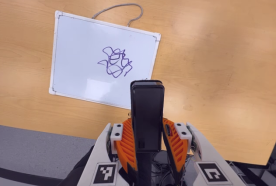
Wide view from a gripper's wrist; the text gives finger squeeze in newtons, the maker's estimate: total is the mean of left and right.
{"total": 4.9, "left": 3.6, "right": 6.2}